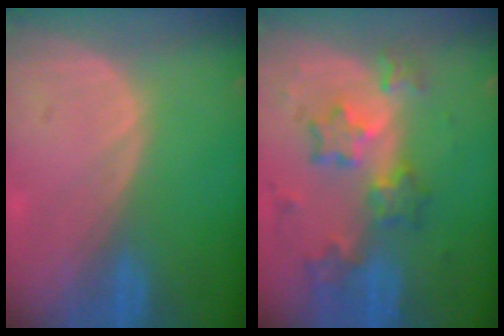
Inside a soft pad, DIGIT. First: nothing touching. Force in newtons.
{"total": 8.5, "press": 7.4, "slide": 4.1}